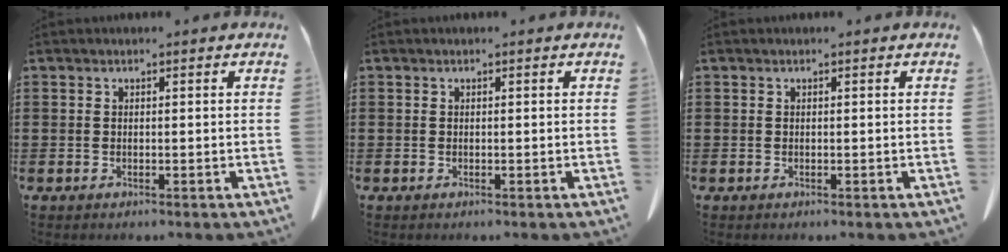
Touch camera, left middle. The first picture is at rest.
{"total": 0.0}
{"total": 0.0}